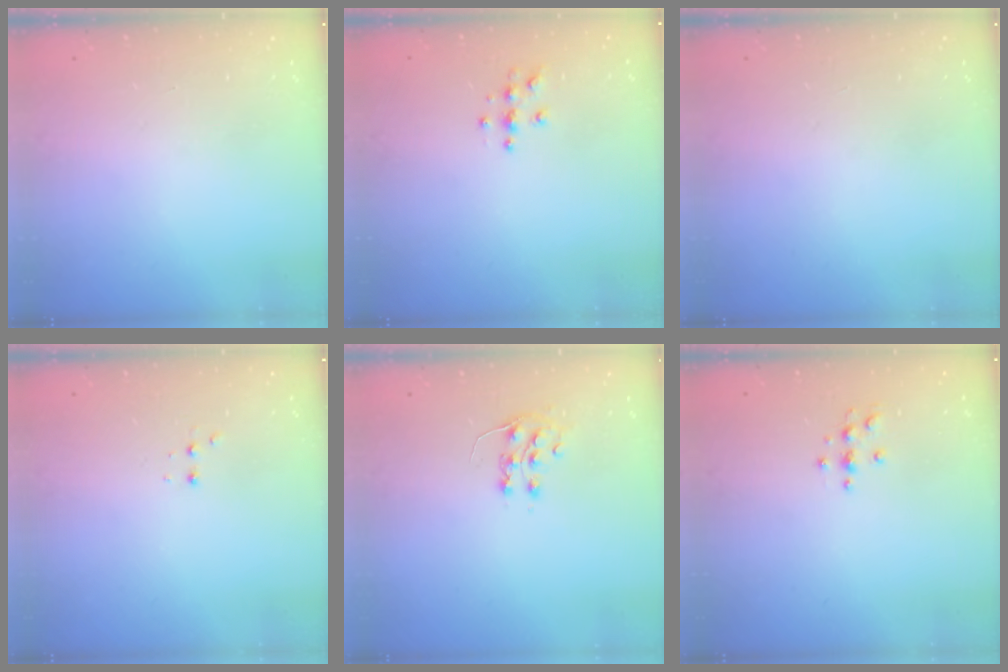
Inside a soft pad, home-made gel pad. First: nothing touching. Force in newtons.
{"total": 4.0, "press": 3.9, "slide": 0.4}
{"total": 0.0}
{"total": 2.4, "press": 2.2, "slide": 0.9}
{"total": 7.3, "press": 7.3, "slide": 0.5}
{"total": 3.2, "press": 3.2, "slide": 0.5}